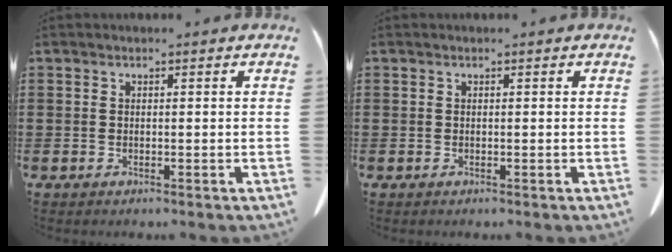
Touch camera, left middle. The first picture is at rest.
{"total": 0.0}